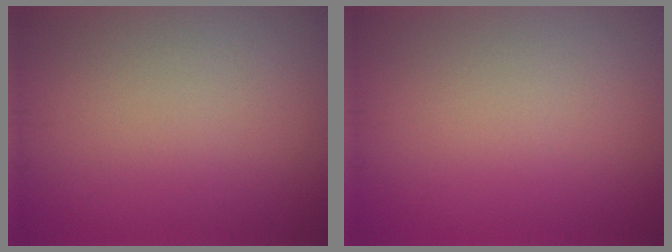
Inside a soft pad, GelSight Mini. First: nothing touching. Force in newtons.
{"total": 0.0}